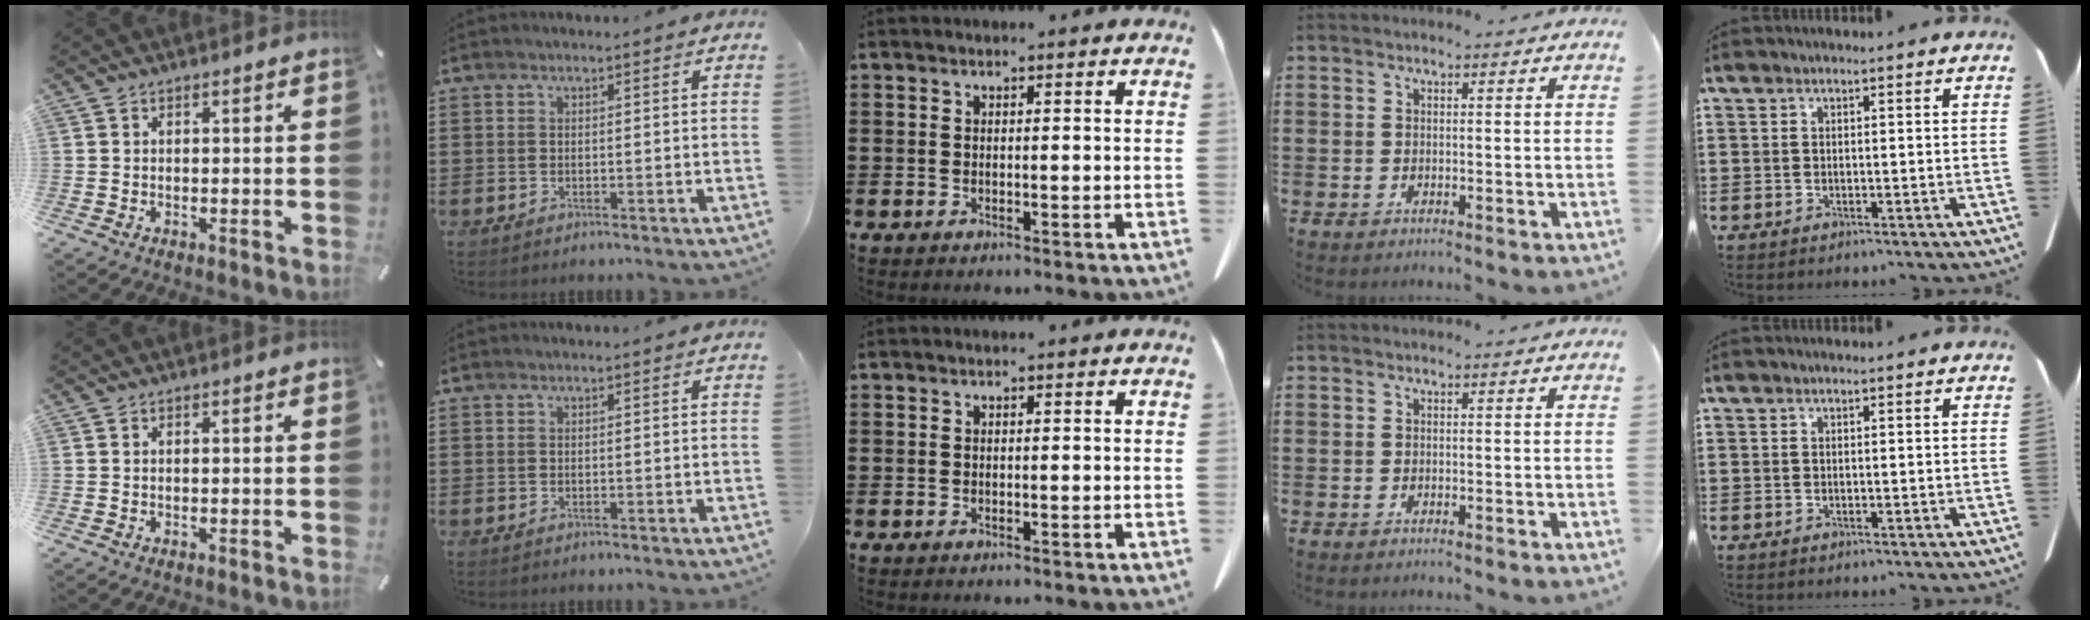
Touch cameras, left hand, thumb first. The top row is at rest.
{}